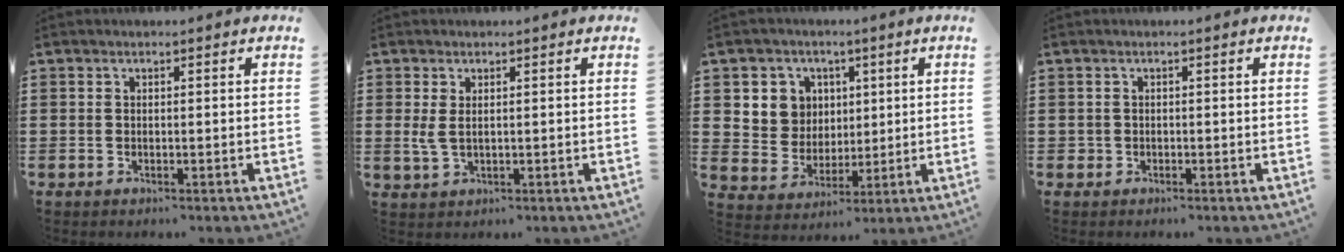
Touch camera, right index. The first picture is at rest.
{"total": 2.7, "force": [0.8, 1.1, 2.3], "torque": [-0.064, -0.001, 0.009]}
{"total": 7.1, "force": [2.6, 6.5, 1.3], "torque": [-0.053, 0.008, 0.050]}
{"total": 0.8, "force": [-0.1, 0.7, 0.1], "torque": [-0.004, 0.006, -0.004]}